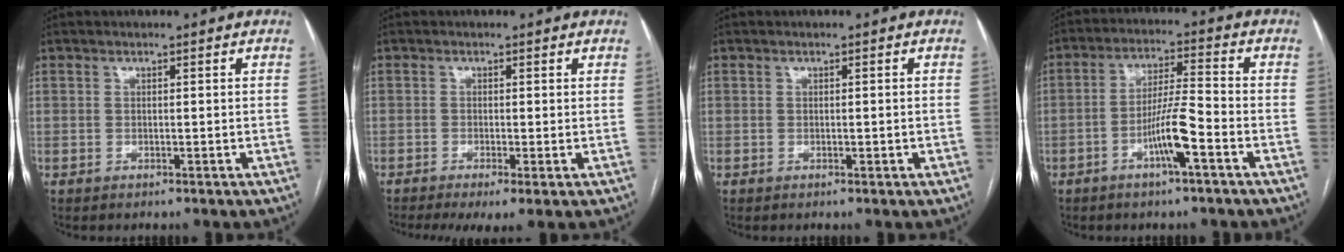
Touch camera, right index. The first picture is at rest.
{"total": 4.3, "force": [-2.1, 0.9, 3.6], "torque": [-0.057, -0.013, -0.035]}
{"total": 0.8, "force": [-0.2, 0.3, 0.7], "torque": [-0.014, 0.002, 0.000]}
{"total": 7.7, "force": [-3.4, 0.2, 6.9], "torque": [-0.134, 0.004, -0.062]}